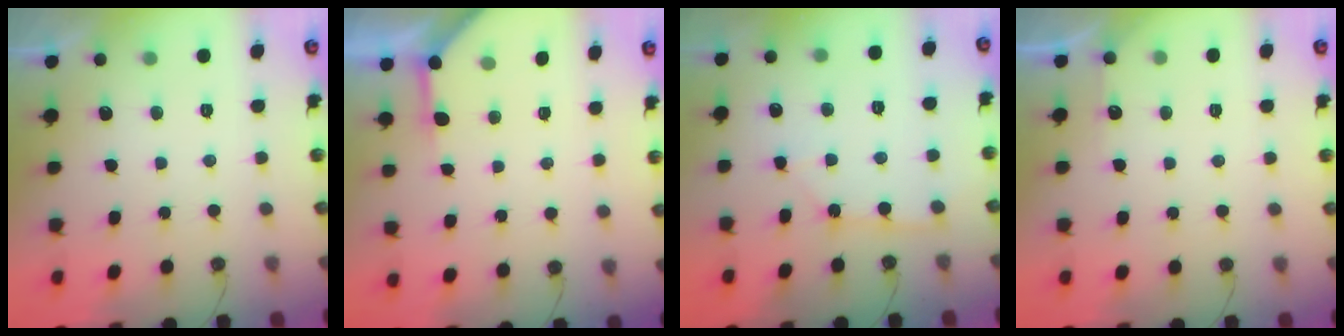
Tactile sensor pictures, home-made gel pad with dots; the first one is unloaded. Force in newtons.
{"total": 3.7, "press": 3.7, "slide": 0.4}
{"total": 2.6, "press": 2.6, "slide": 0.2}
{"total": 2.9, "press": 2.9, "slide": 0.3}